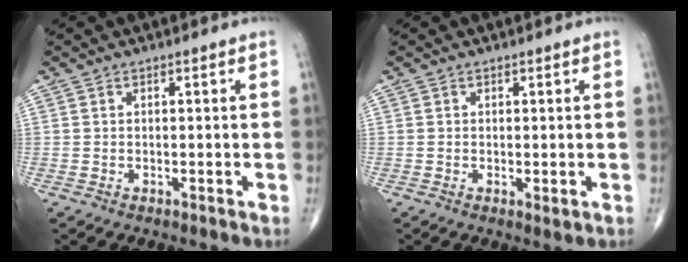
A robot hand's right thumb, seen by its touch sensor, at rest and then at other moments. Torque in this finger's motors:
{"motor_torque": [-0.32, 0.02, -0.07, -0.02, -0.01]}